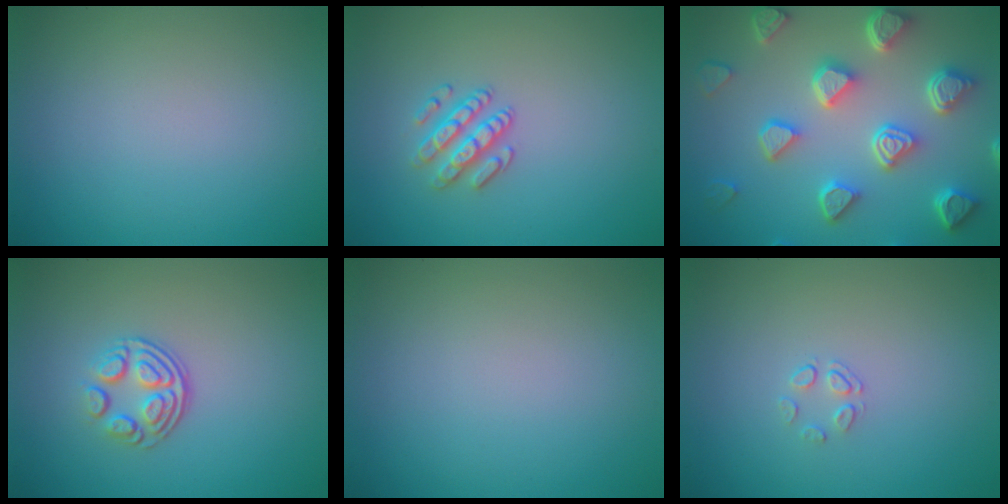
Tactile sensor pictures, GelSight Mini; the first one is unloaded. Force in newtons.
{"total": 2.5, "press": 2.3, "slide": 0.9}
{"total": 7.4, "press": 5.9, "slide": 4.5}
{"total": 3.6, "press": 2.4, "slide": 2.6}
{"total": 0.0}
{"total": 1.1, "press": 0.5, "slide": 1.0}